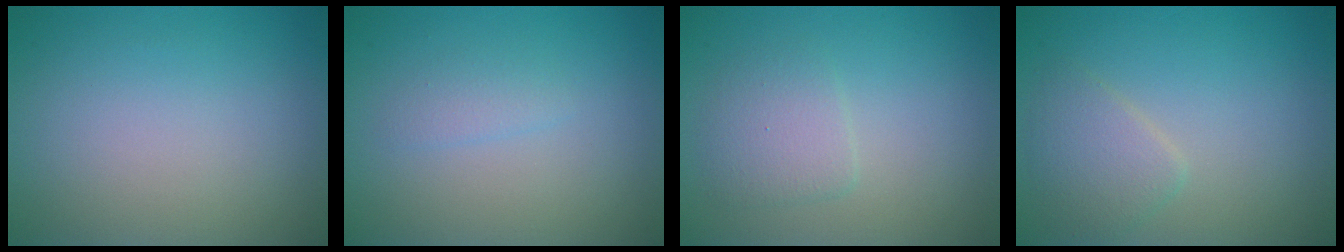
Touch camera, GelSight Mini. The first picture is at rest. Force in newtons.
{"total": 1.1, "press": 1.1, "slide": 0.1}
{"total": 2.3, "press": 2.3, "slide": 0.1}
{"total": 2.4, "press": 2.4, "slide": 0.1}